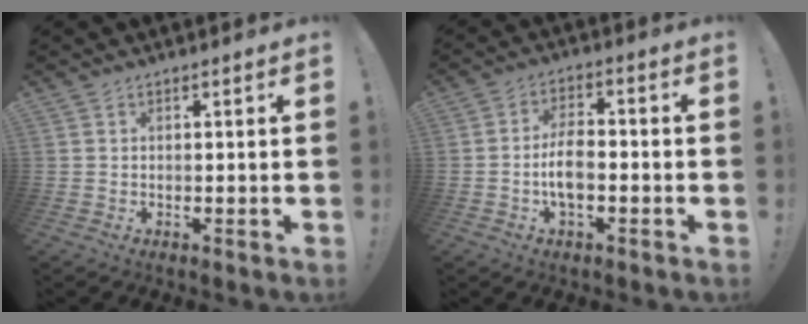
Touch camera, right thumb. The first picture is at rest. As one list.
[{"total": 7.6, "force": [-2.0, 3.8, 6.3], "torque": [-0.115, 0.004, -0.038]}]